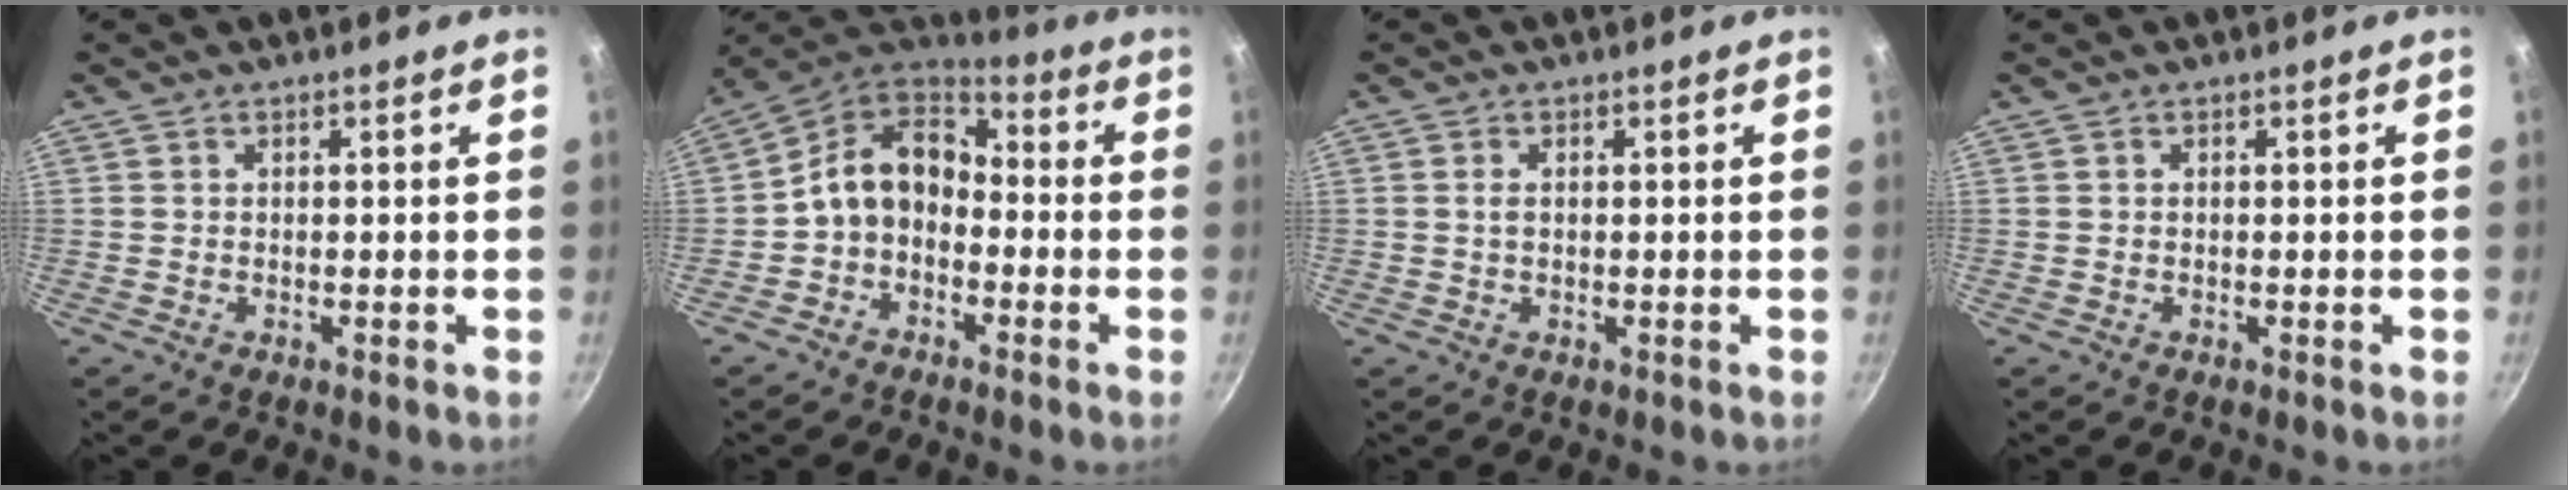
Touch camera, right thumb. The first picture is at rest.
{"total": 11.4, "force": [-1.9, 8.5, 7.3], "torque": [-0.105, 0.053, -0.055]}
{"total": 1.2, "force": [0.2, 0.8, 1.0], "torque": [-0.018, 0.002, 0.002]}
{"total": 0.0}